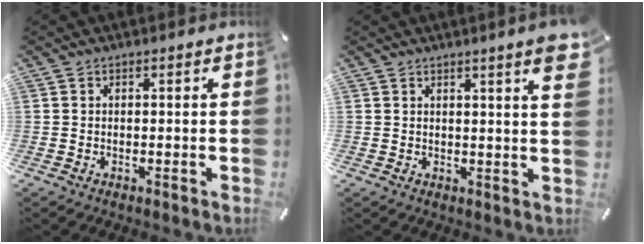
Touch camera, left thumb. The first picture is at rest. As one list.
[{"total": 5.7, "force": [3.1, 0.4, 4.7], "torque": [-0.070, -0.015, 0.049]}]